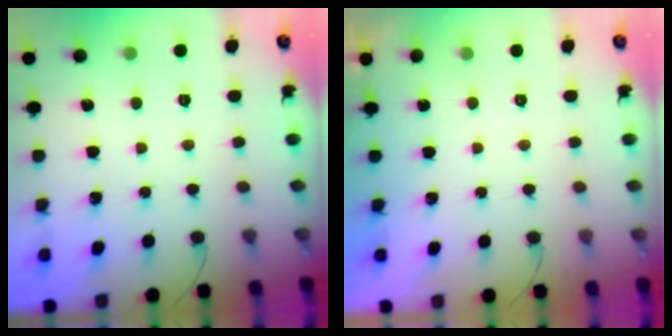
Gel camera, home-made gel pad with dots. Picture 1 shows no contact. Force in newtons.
{"total": 1.9, "press": 0.1, "slide": 1.9}